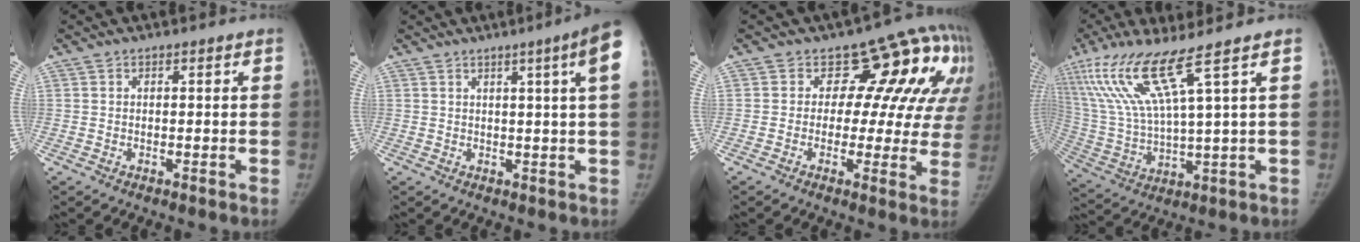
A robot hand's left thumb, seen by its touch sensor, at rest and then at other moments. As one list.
[{"total": 7.5, "force": [3.0, -0.9, 6.9], "torque": [-0.085, -0.003, 0.033]}, {"total": 14.9, "force": [5.4, 9.3, 10.3], "torque": [-0.066, -0.011, 0.045]}, {"total": 15.1, "force": [8.3, 0.6, 12.6], "torque": [-0.282, -0.035, 0.170]}]